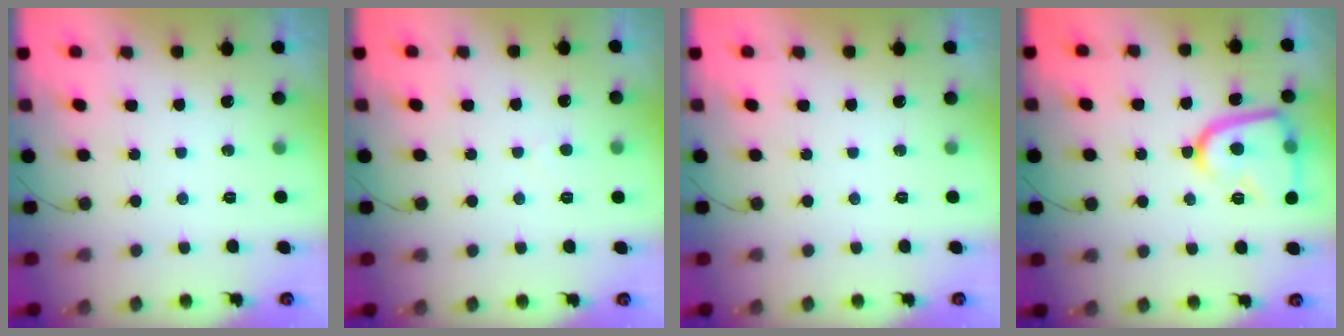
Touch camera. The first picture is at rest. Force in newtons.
{"total": 2.4, "press": 2.4, "slide": 0.2}
{"total": 0.0}
{"total": 13.5, "press": 13.5, "slide": 0.6}